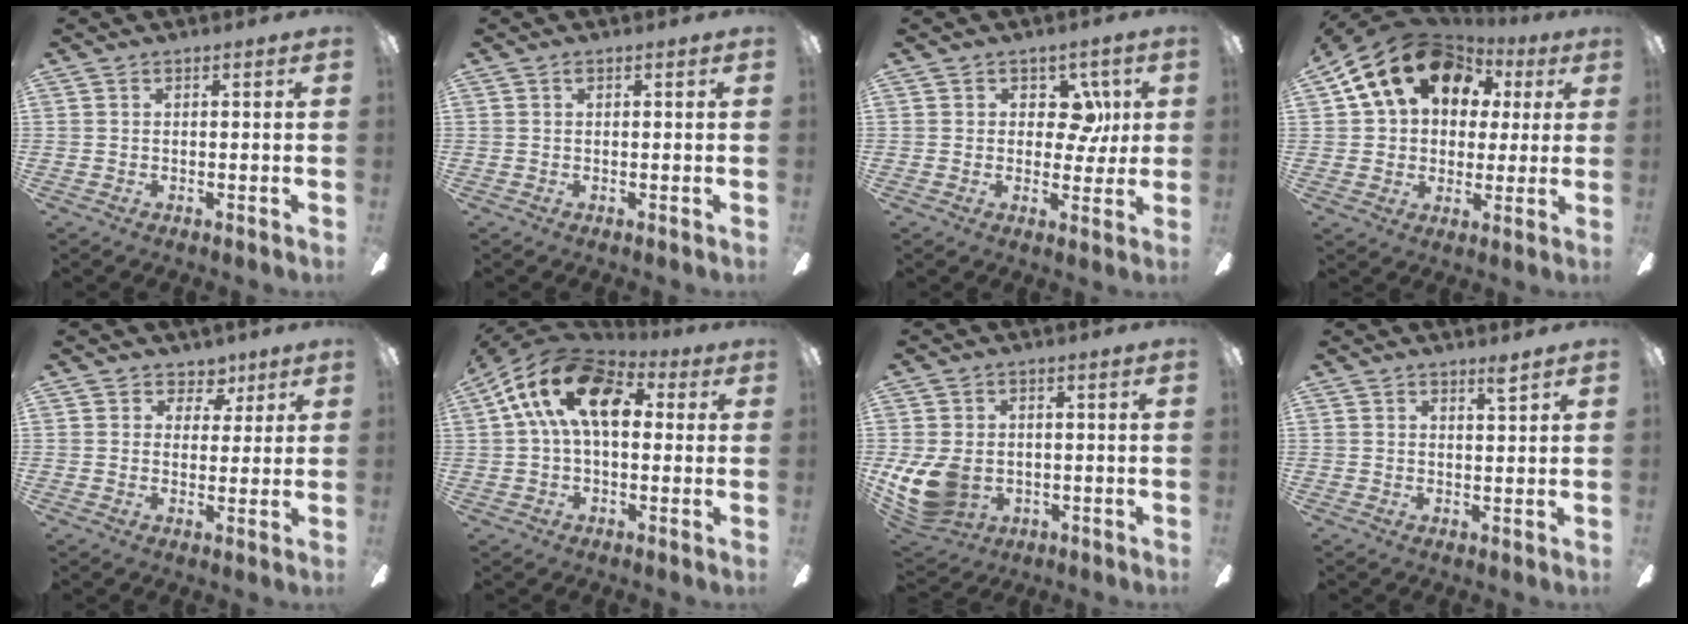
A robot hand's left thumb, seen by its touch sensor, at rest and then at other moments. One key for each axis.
{"total": 0.6, "fx": 0.2, "fy": 0.3, "fz": 0.4, "tx": -0.010, "ty": 0.004, "tz": 0.003}
{"total": 5.3, "fx": 1.3, "fy": 3.9, "fz": 3.3, "tx": -0.039, "ty": 0.001, "tz": 0.016}
{"total": 17.8, "fx": 8.3, "fy": 13.1, "fz": 8.7, "tx": -0.162, "ty": -0.027, "tz": 0.155}
{"total": 4.7, "fx": 2.7, "fy": 3.8, "fz": 0.8, "tx": -0.007, "ty": -0.012, "tz": 0.047}
{"total": 16.9, "fx": 4.8, "fy": 9.4, "fz": 13.2, "tx": -0.255, "ty": 0.006, "tz": 0.080}
{"total": 11.9, "fx": -2.2, "fy": 9.0, "fz": 7.4, "tx": -0.172, "ty": 0.008, "tz": -0.038}
{"total": 2.3, "fx": 2.1, "fy": 0.1, "fz": 1.0, "tx": -0.007, "ty": -0.012, "tz": 0.033}